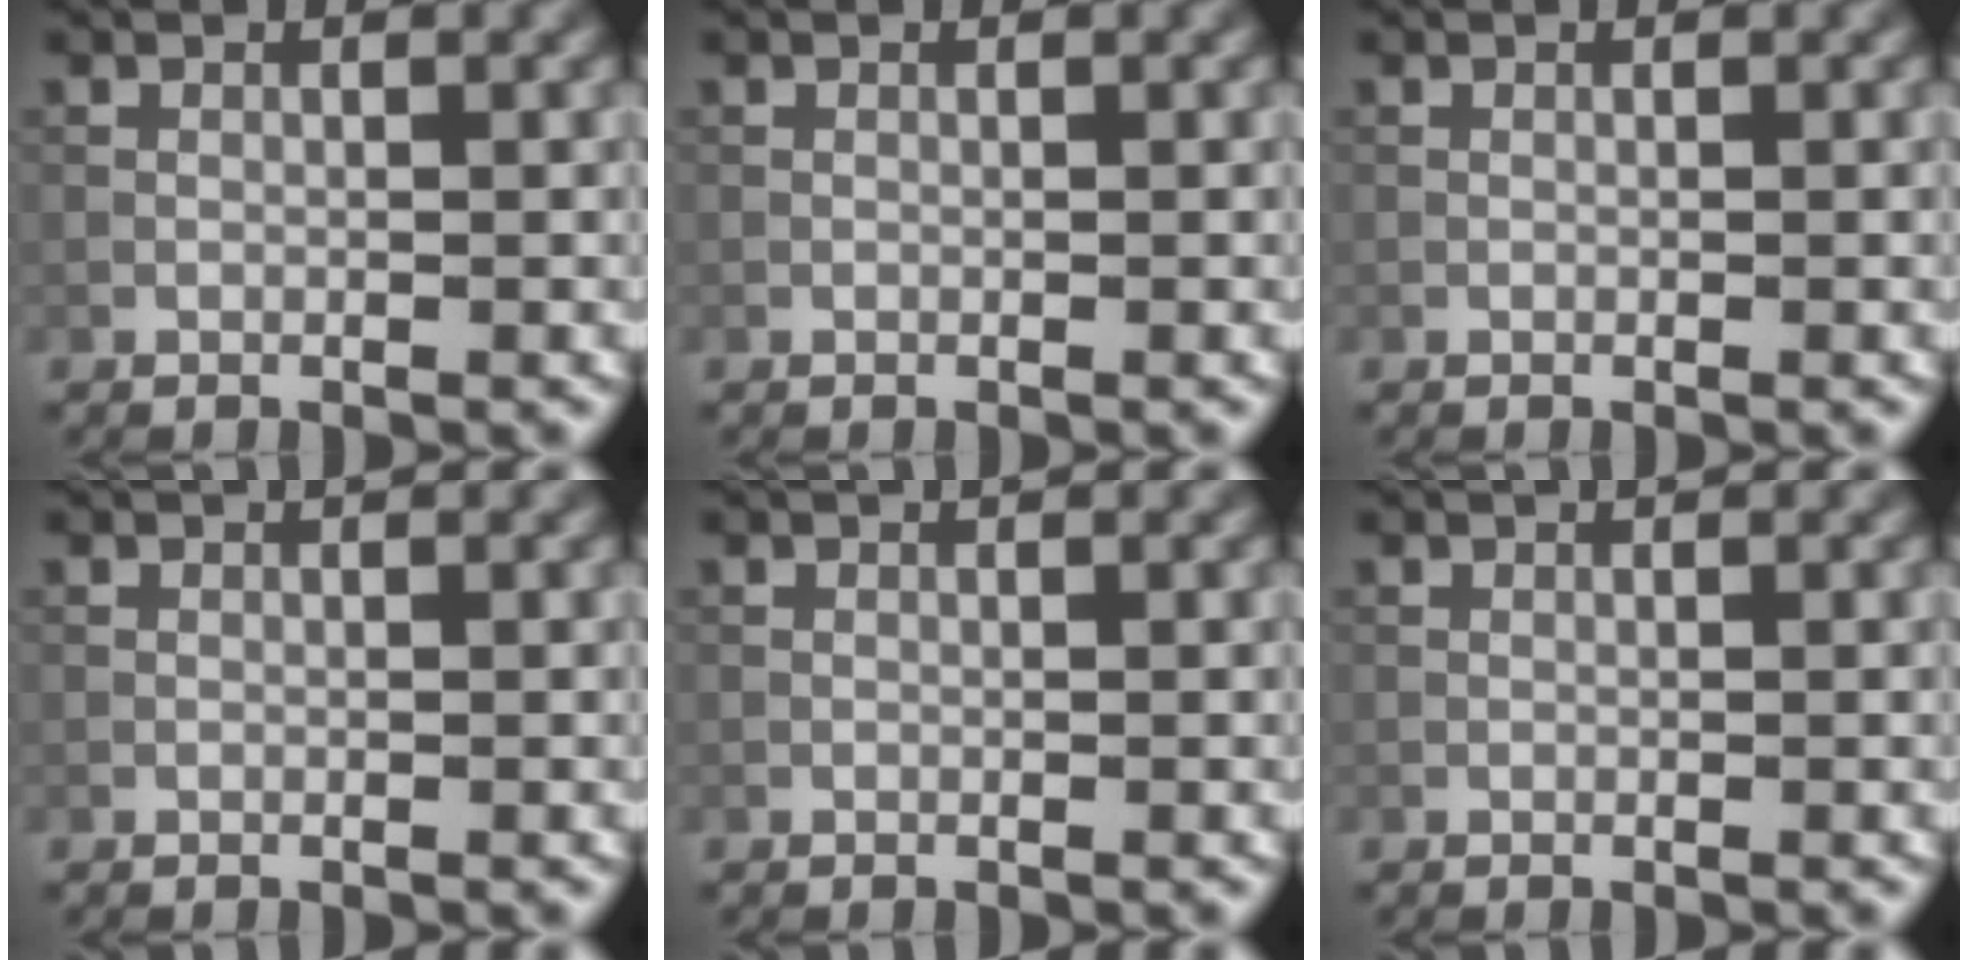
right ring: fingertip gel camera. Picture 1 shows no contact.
{"total": 0.0}
{"total": 0.0}
{"total": 0.0}
{"total": 0.0}
{"total": 0.0}